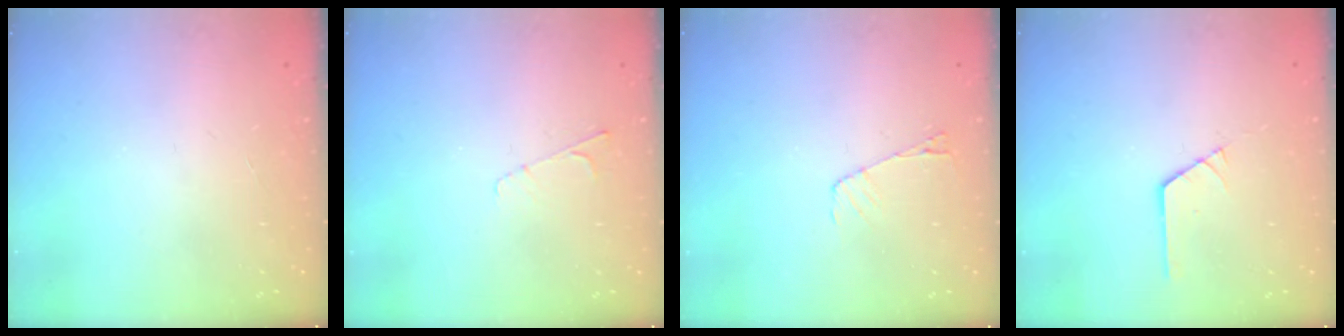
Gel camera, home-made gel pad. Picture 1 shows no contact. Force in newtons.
{"total": 4.0, "press": 4.0, "slide": 0.5}
{"total": 4.5, "press": 4.5, "slide": 0.5}
{"total": 1.0, "press": 1.0, "slide": 0.1}